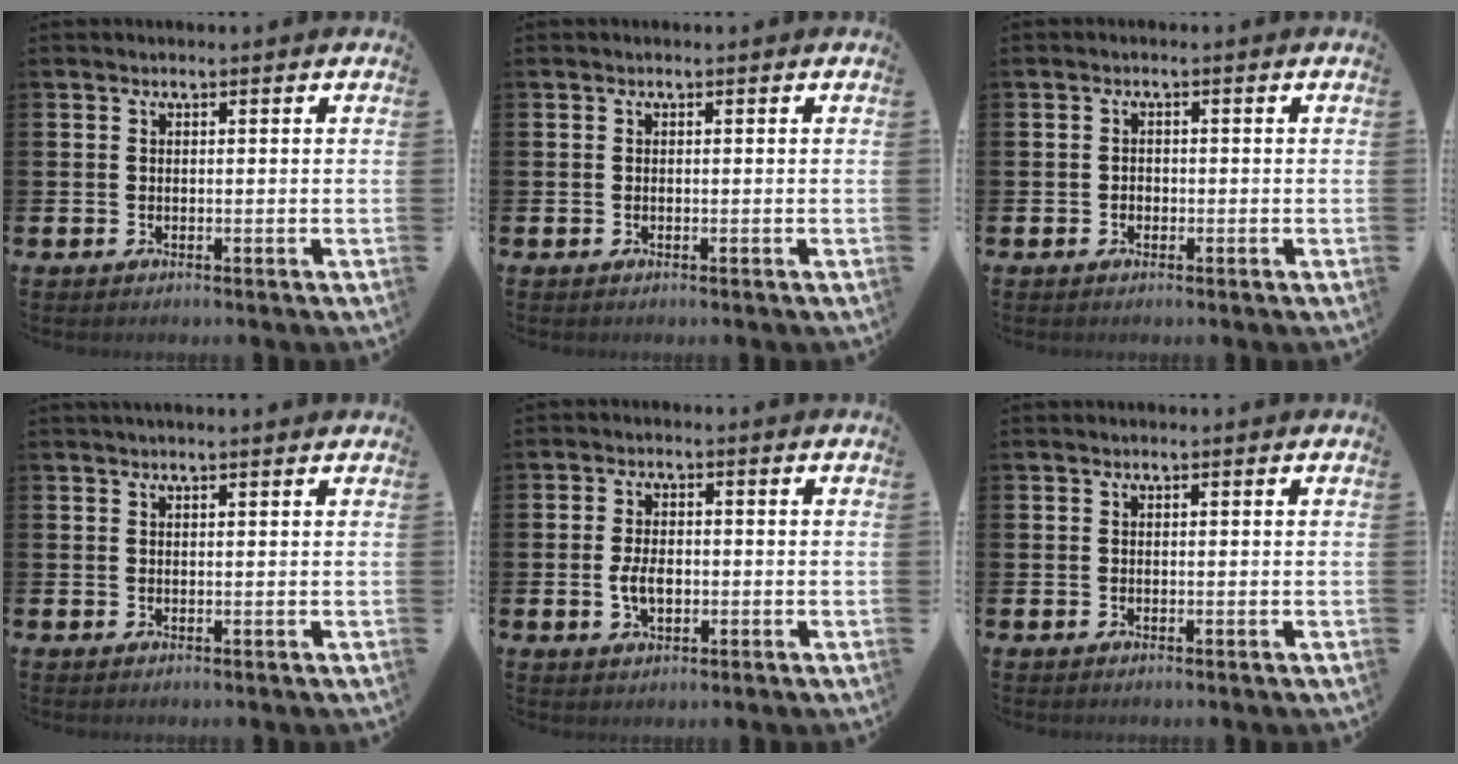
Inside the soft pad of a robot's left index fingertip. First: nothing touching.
{"total": 0.0}
{"total": 1.0, "force": [-0.4, 0.9, 0.2], "torque": [-0.003, 0.004, -0.011]}
{"total": 1.0, "force": [0.9, -0.1, 0.4], "torque": [-0.006, 0.001, 0.016]}
{"total": 3.7, "force": [-0.4, 2.2, 2.9], "torque": [-0.046, 0.001, -0.011]}
{"total": 0.0}